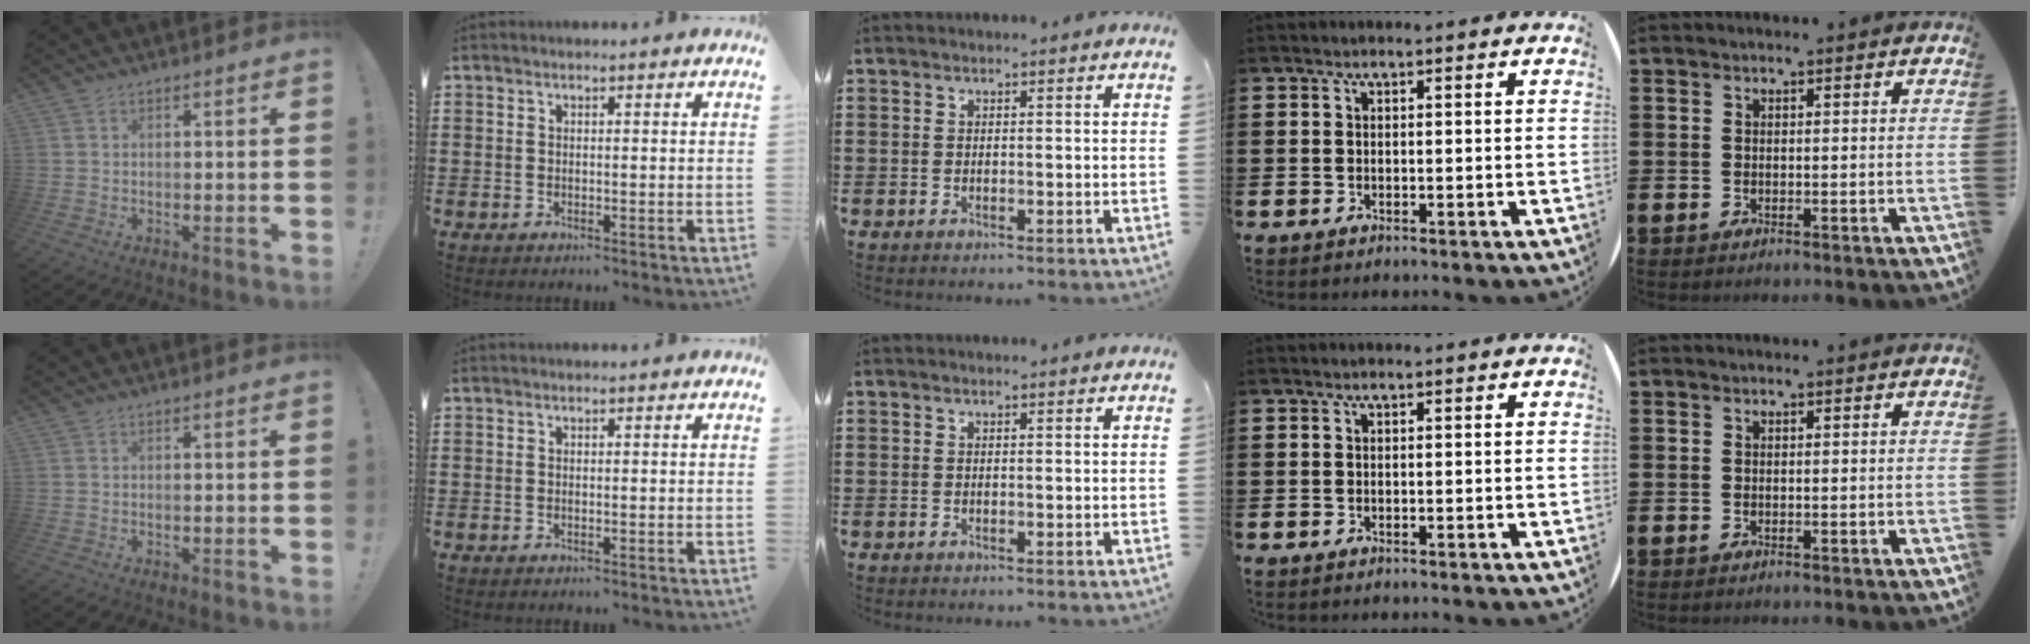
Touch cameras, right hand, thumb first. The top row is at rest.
{}